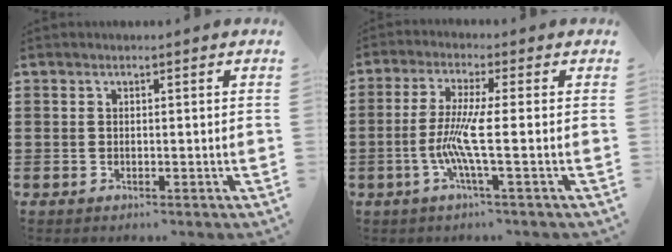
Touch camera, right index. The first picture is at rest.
{"total": 6.7, "force": [-1.5, 0.0, 6.5], "torque": [-0.151, -0.020, -0.040]}